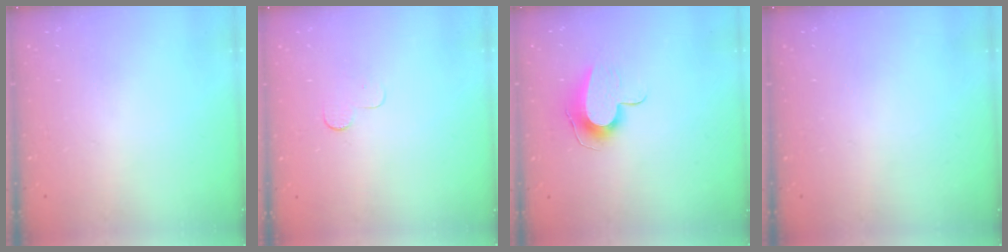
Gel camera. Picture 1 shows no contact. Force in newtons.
{"total": 2.9, "press": 2.9, "slide": 0.3}
{"total": 9.4, "press": 9.4, "slide": 0.6}
{"total": 0.0}